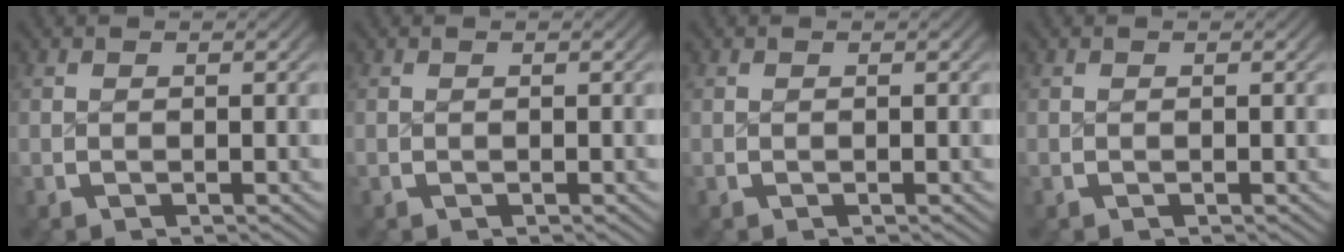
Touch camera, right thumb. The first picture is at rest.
{"total": 0.0}
{"total": 0.0}
{"total": 0.0}